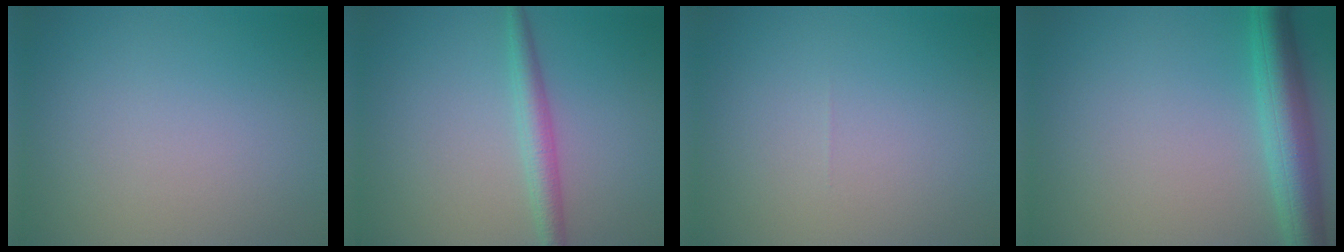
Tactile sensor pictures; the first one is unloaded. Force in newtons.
{"total": 2.4, "press": 2.4, "slide": 0.1}
{"total": 0.0}
{"total": 5.6, "press": 5.5, "slide": 0.2}